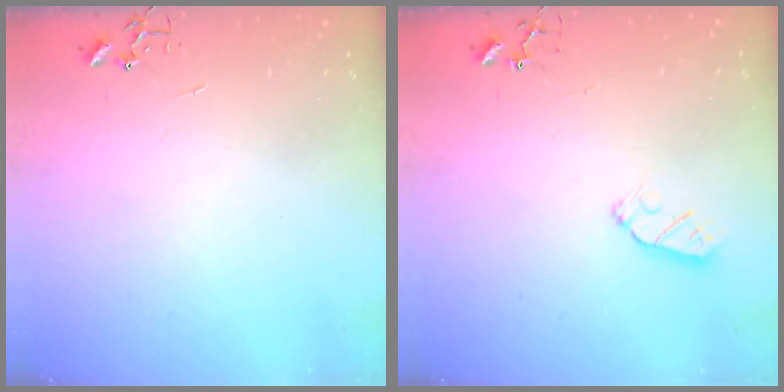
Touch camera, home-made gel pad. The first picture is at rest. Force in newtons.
{"total": 5.5, "press": 5.4, "slide": 0.8}